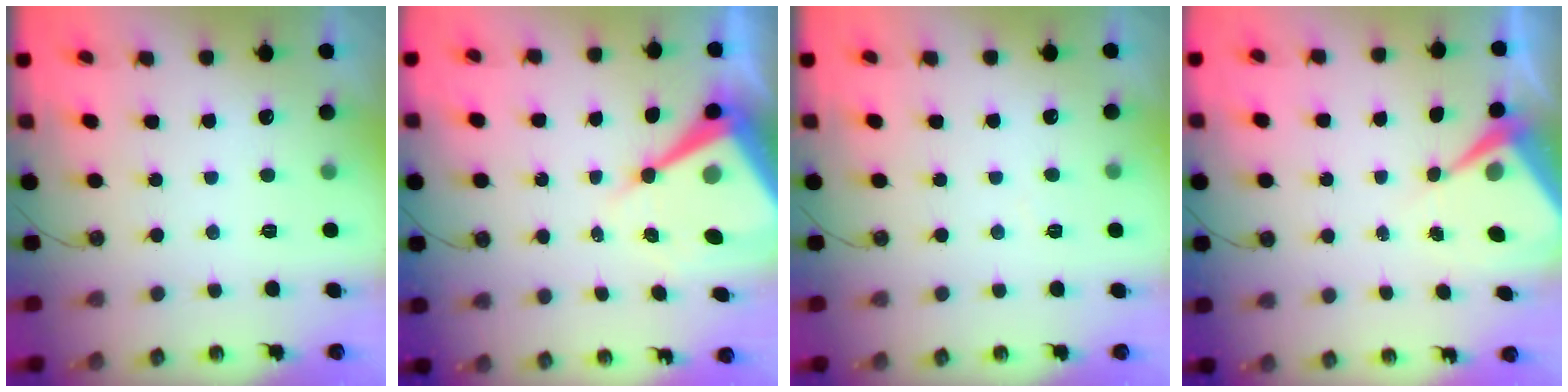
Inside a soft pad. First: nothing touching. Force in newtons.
{"total": 15.8, "press": 15.8, "slide": 1.3}
{"total": 3.4, "press": 3.4, "slide": 0.5}
{"total": 6.6, "press": 6.5, "slide": 0.7}